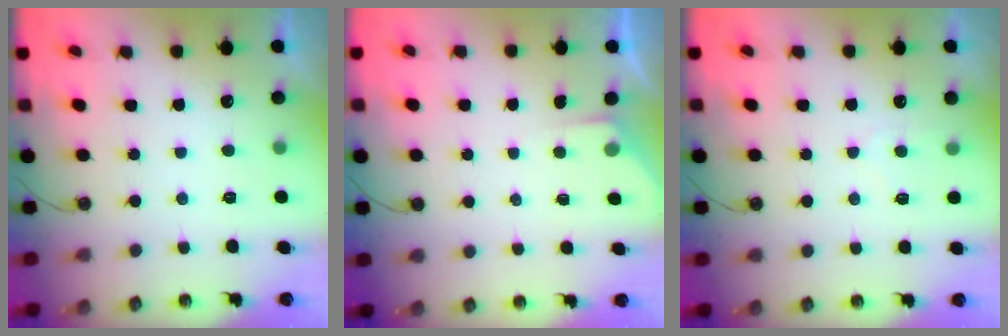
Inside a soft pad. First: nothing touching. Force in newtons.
{"total": 3.1, "press": 3.1, "slide": 0.4}
{"total": 5.0, "press": 5.0, "slide": 0.6}